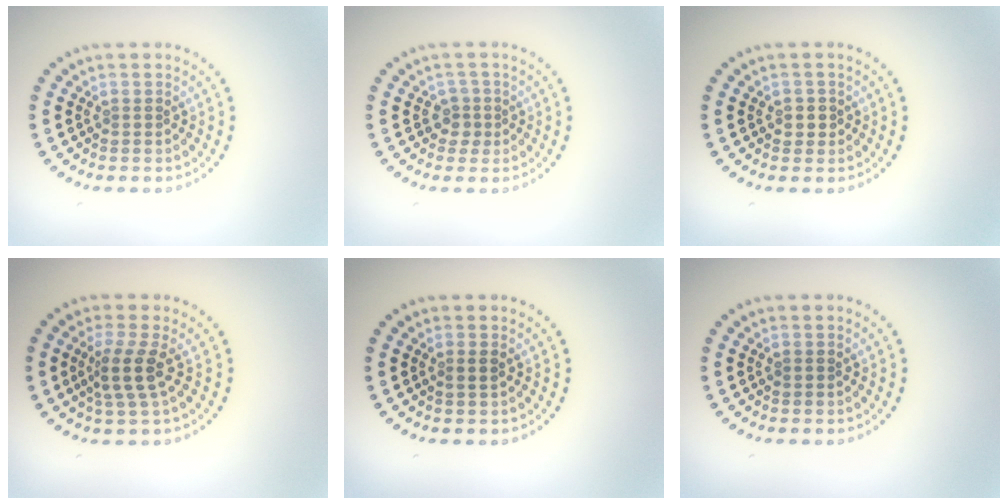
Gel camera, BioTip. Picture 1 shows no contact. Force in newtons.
{"total": 1.7, "press": 1.3, "slide": 1.0}
{"total": 1.1, "press": 1.0, "slide": 0.5}
{"total": 2.9, "press": 2.2, "slide": 1.8}
{"total": 0.9, "press": 0.7, "slide": 0.6}
{"total": 0.5, "press": 0.5, "slide": 0.2}